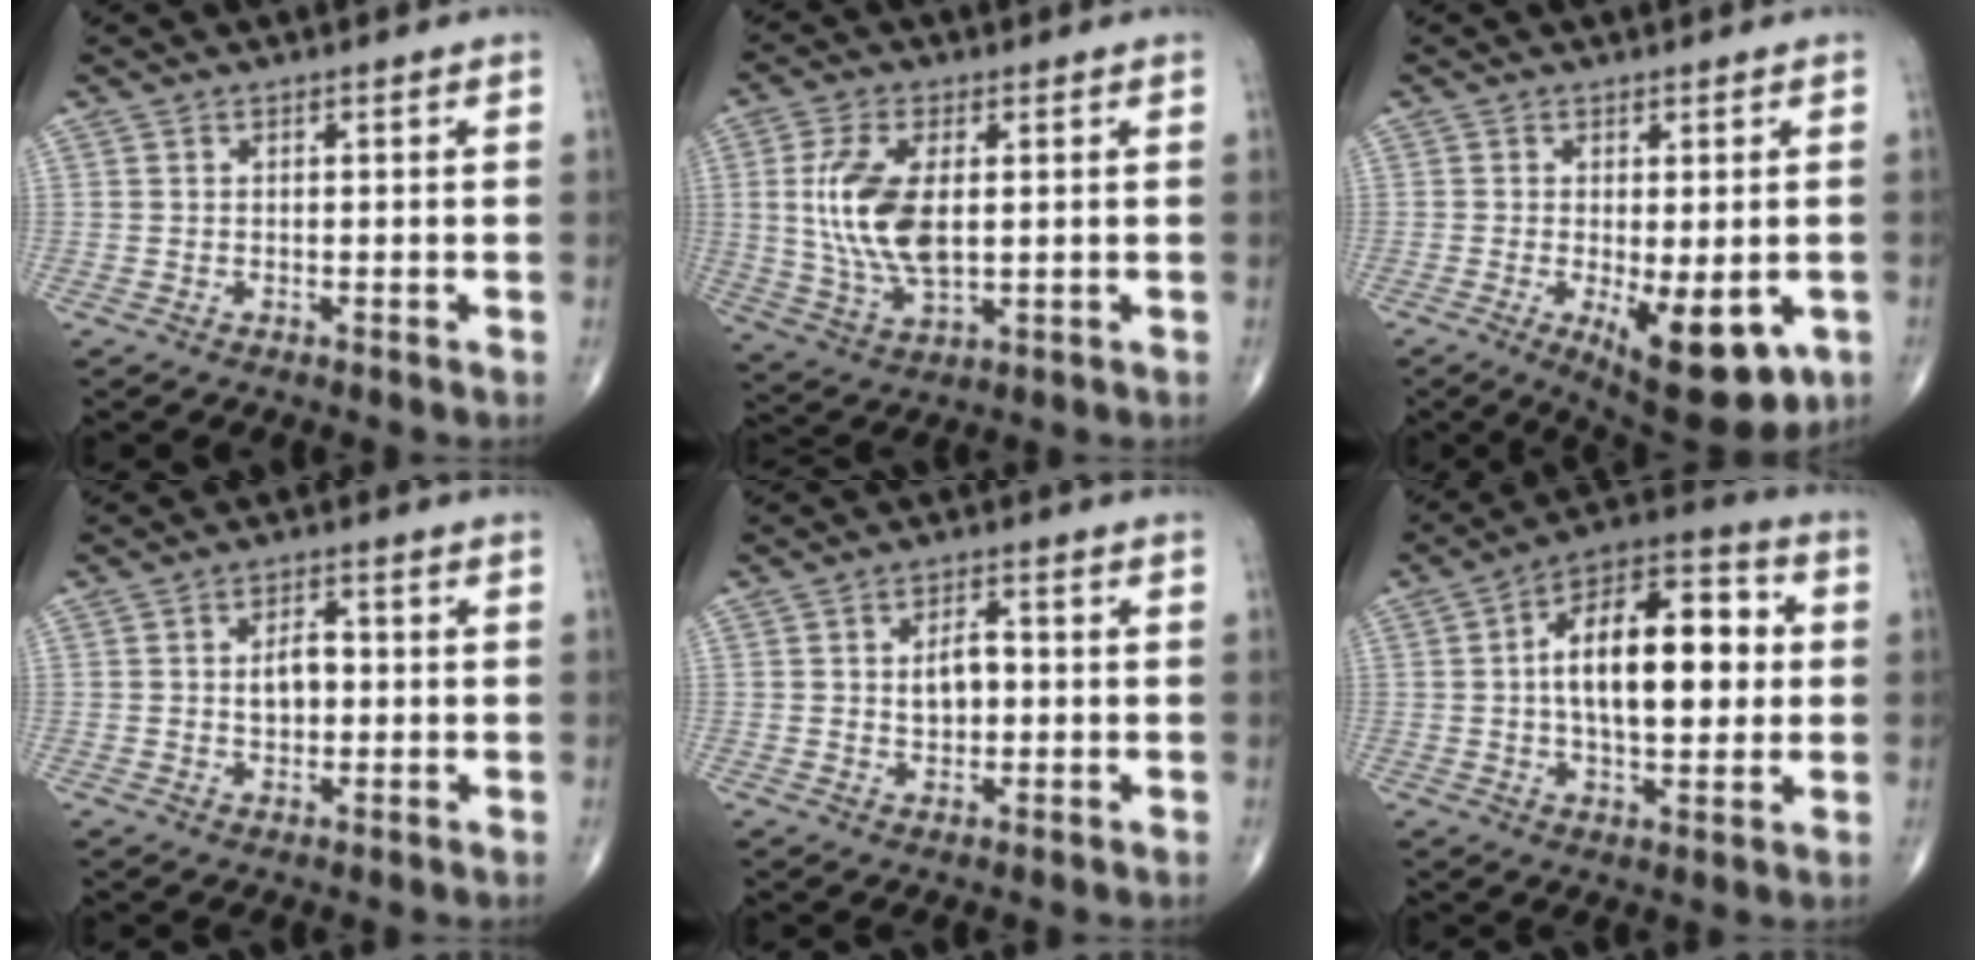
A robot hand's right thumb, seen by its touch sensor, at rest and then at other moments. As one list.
[{"total": 12.6, "force": [1.4, 6.2, 10.9], "torque": [-0.224, -0.010, 0.033]}, {"total": 12.2, "force": [-4.0, 4.7, 10.6], "torque": [-0.132, -0.017, -0.044]}, {"total": 4.7, "force": [0.1, 3.0, 3.7], "torque": [-0.051, 0.010, -0.001]}, {"total": 4.8, "force": [0.1, 2.9, 3.8], "torque": [-0.054, 0.009, 0.001]}, {"total": 19.2, "force": [1.8, 9.2, 16.8], "torque": [-0.241, 0.026, 0.019]}]